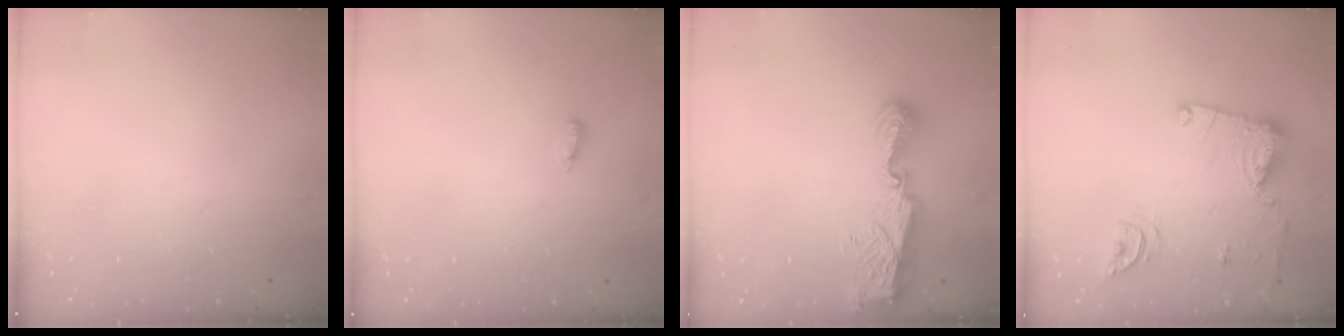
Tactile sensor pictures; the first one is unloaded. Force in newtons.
{"total": 4.4, "press": 3.4, "slide": 2.9}
{"total": 7.3, "press": 7.3, "slide": 0.7}
{"total": 14.2, "press": 14.2, "slide": 1.4}